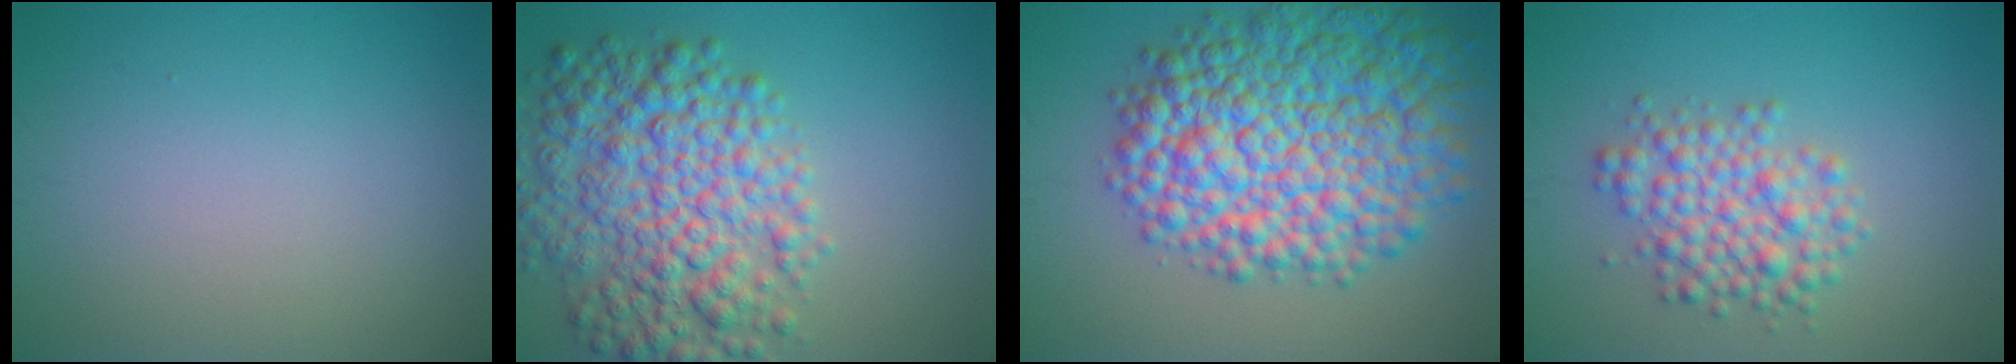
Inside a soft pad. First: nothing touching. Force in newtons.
{"total": 8.8, "press": 8.8, "slide": 0.3}
{"total": 12.7, "press": 12.7, "slide": 0.3}
{"total": 4.4, "press": 4.3, "slide": 0.2}